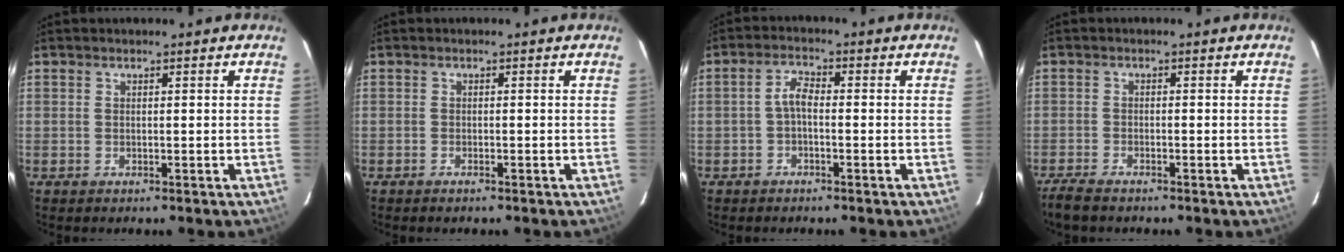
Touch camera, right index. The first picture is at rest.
{"total": 0.9, "force": [-0.7, 0.2, 0.4], "torque": [-0.010, 0.001, -0.016]}
{"total": 2.6, "force": [-0.9, 1.0, 2.2], "torque": [-0.048, 0.011, -0.020]}
{"total": 4.3, "force": [-3.6, 0.9, 2.1], "torque": [-0.061, -0.013, -0.073]}